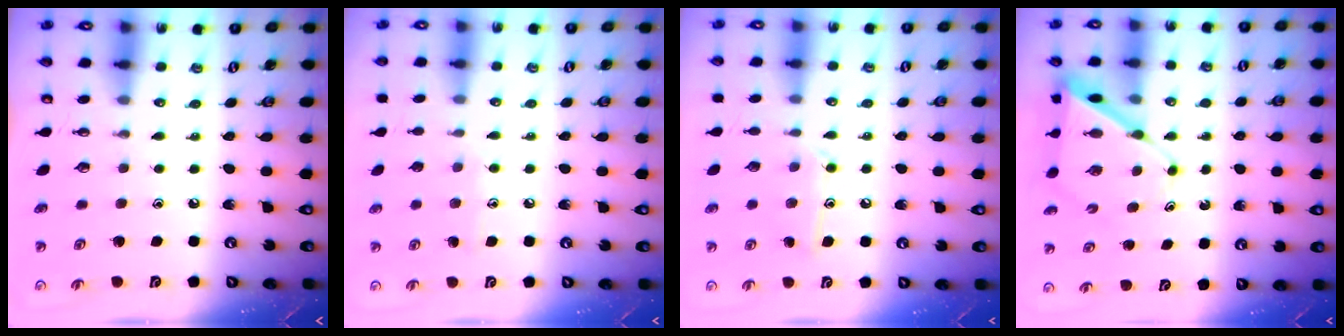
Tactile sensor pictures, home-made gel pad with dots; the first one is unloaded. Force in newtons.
{"total": 5.7, "press": 5.7, "slide": 0.4}
{"total": 9.5, "press": 9.5, "slide": 0.7}
{"total": 8.2, "press": 8.2, "slide": 0.8}